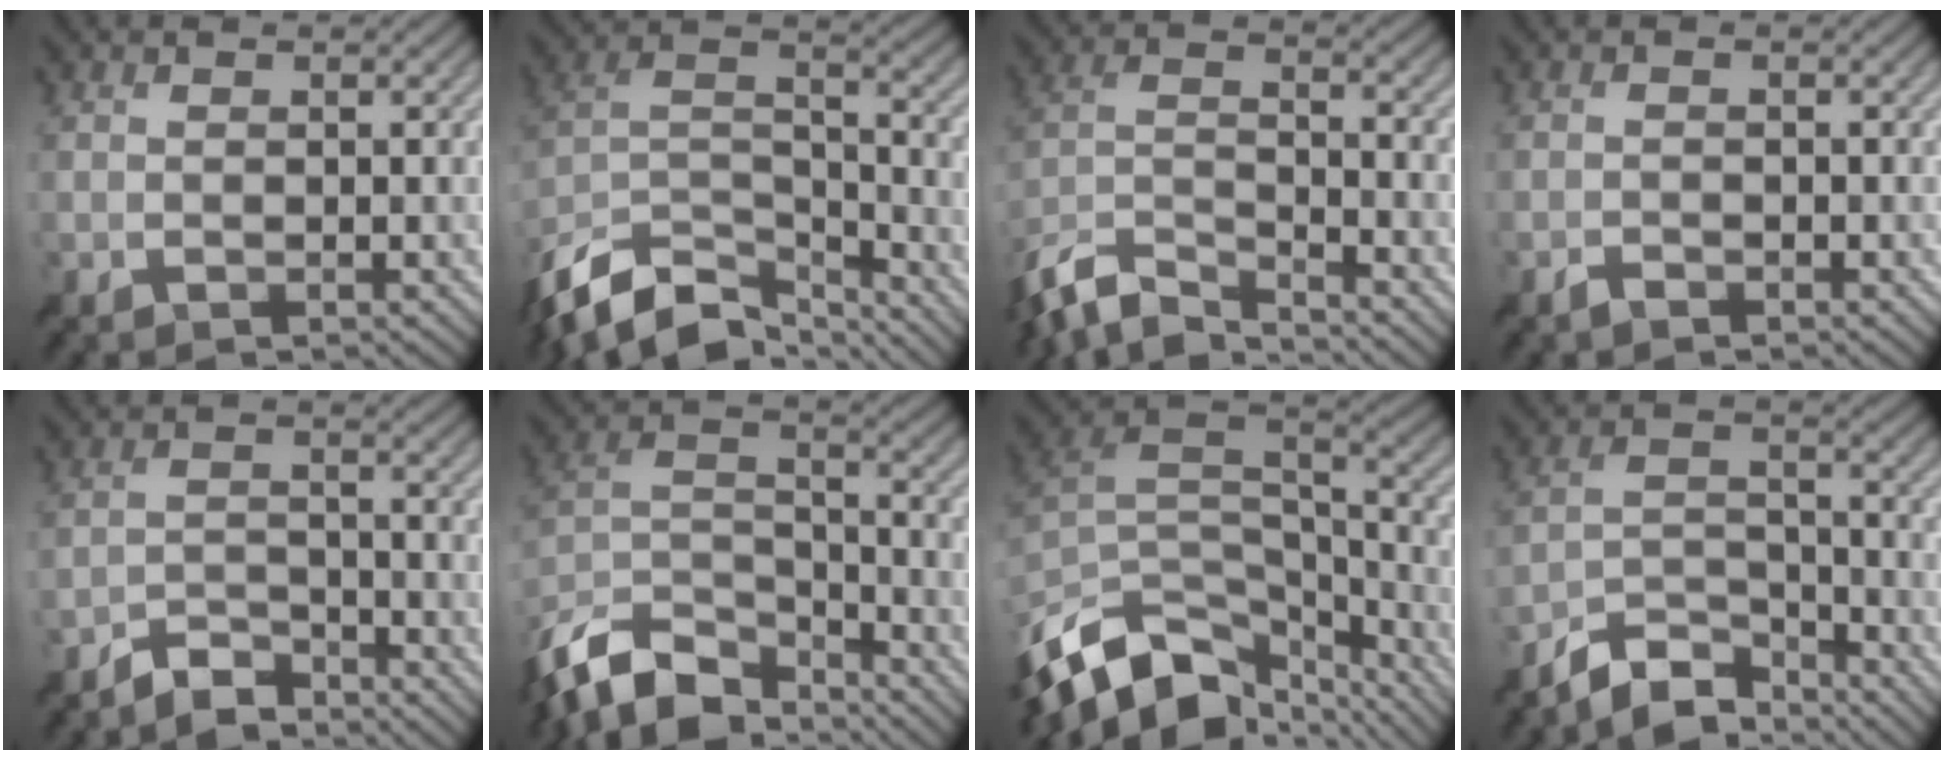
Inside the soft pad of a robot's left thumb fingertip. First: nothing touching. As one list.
[{"total": 14.1, "force": [-10.8, 6.2, 6.7], "torque": [-0.180, -0.011, -0.188]}, {"total": 10.3, "force": [-8.7, 2.6, 4.9], "torque": [-0.107, -0.010, -0.176]}, {"total": 1.2, "force": [-1.0, 0.4, 0.3], "torque": [-0.004, -0.001, -0.020]}, {"total": 4.0, "force": [-3.7, 1.3, 0.9], "torque": [-0.014, 0.001, -0.077]}, {"total": 13.6, "force": [-11.1, 5.3, 5.8], "torque": [-0.143, 0.004, -0.212]}, {"total": 15.1, "force": [-10.3, 7.5, 8.1], "torque": [-0.222, -0.017, -0.164]}, {"total": 7.3, "force": [-6.4, 2.4, 2.4], "torque": [-0.044, -0.002, -0.129]}]